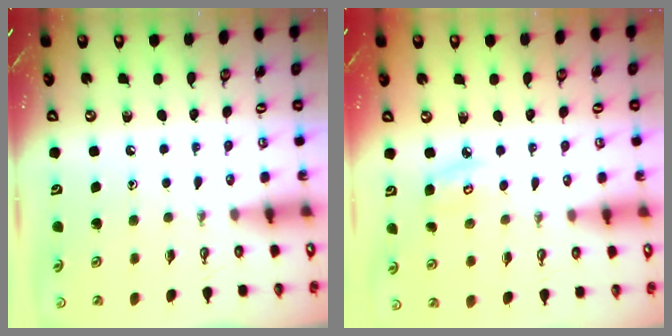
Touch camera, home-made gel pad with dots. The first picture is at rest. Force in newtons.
{"total": 5.3, "press": 5.3, "slide": 0.5}